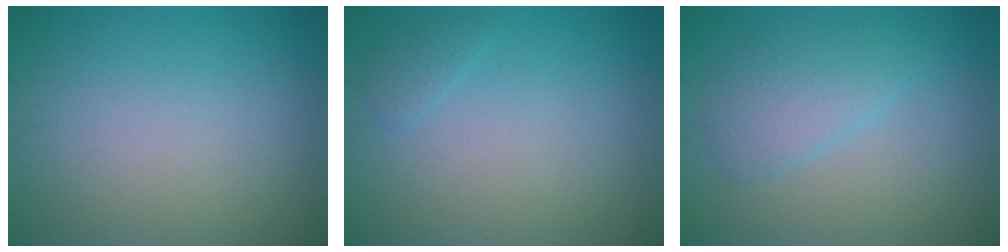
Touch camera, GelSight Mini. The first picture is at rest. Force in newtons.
{"total": 0.9, "press": 0.9, "slide": 0.1}
{"total": 2.9, "press": 2.9, "slide": 0.2}